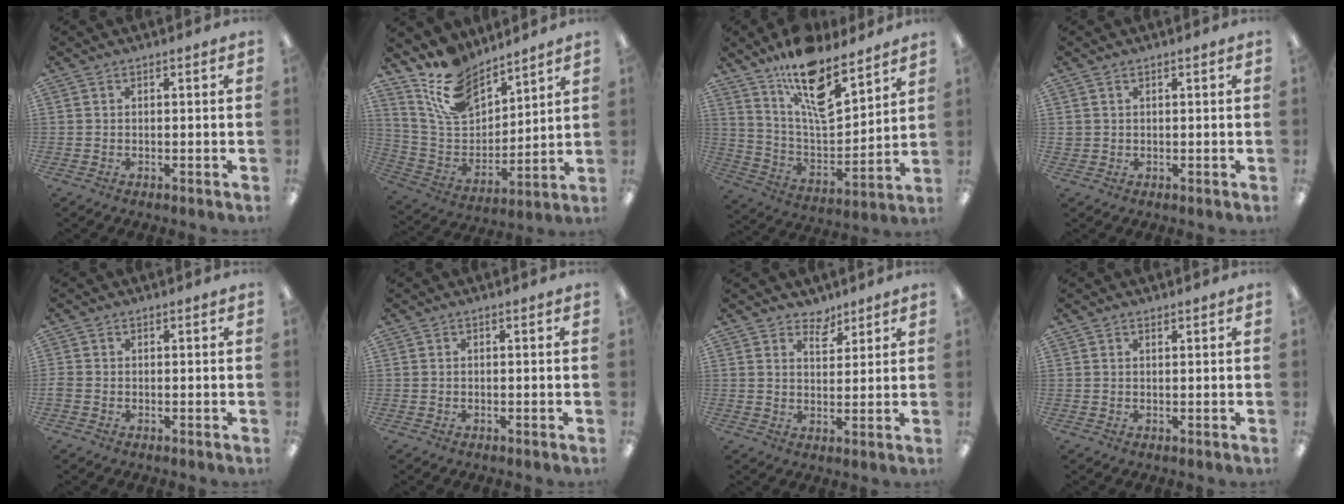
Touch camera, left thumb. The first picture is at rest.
{"total": 15.0, "force": [11.7, 7.0, 6.2], "torque": [-0.143, -0.061, 0.221]}
{"total": 16.5, "force": [12.0, 6.0, 9.6], "torque": [-0.162, -0.079, 0.208]}
{"total": 1.1, "force": [0.6, 0.9, 0.2], "torque": [-0.006, 0.002, 0.012]}
{"total": 0.9, "force": [-0.2, 0.8, 0.4], "torque": [-0.006, 0.002, -0.004]}
{"total": 0.0}
{"total": 4.6, "force": [3.8, 2.3, 0.8], "torque": [-0.004, -0.024, 0.068]}
{"total": 0.8, "force": [0.7, 0.3, 0.1], "torque": [-0.003, 0.000, 0.013]}